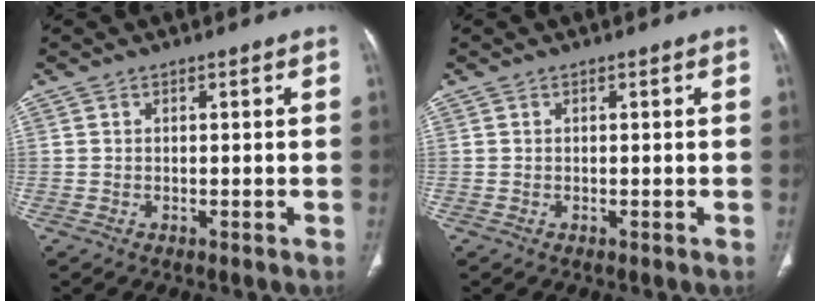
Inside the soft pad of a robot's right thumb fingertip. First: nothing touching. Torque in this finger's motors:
{"motor_torque": [0.00, 0.00, 0.00, 0.00, 0.00]}